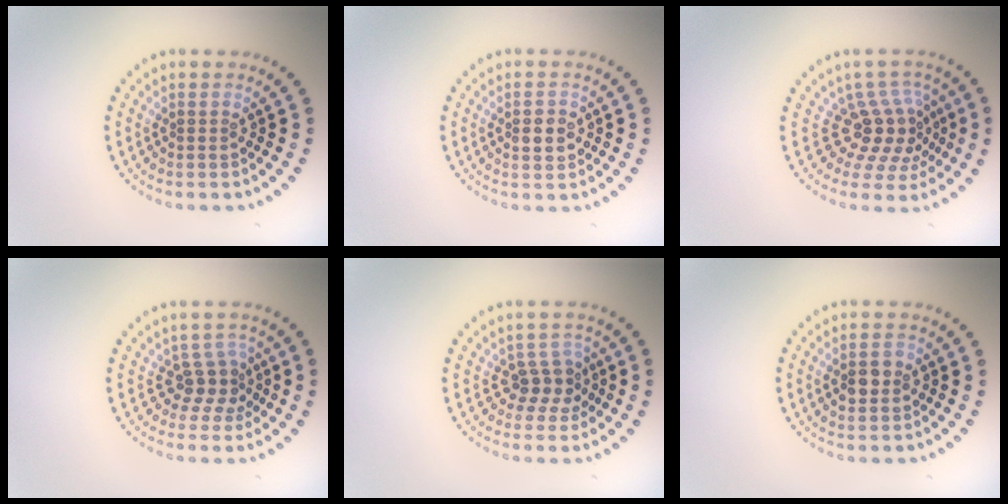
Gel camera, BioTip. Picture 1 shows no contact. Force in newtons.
{"total": 2.1, "press": 2.1, "slide": 0.2}
{"total": 4.0, "press": 2.7, "slide": 2.9}
{"total": 2.6, "press": 1.9, "slide": 1.9}
{"total": 2.4, "press": 2.0, "slide": 1.3}
{"total": 2.5, "press": 2.5, "slide": 0.1}